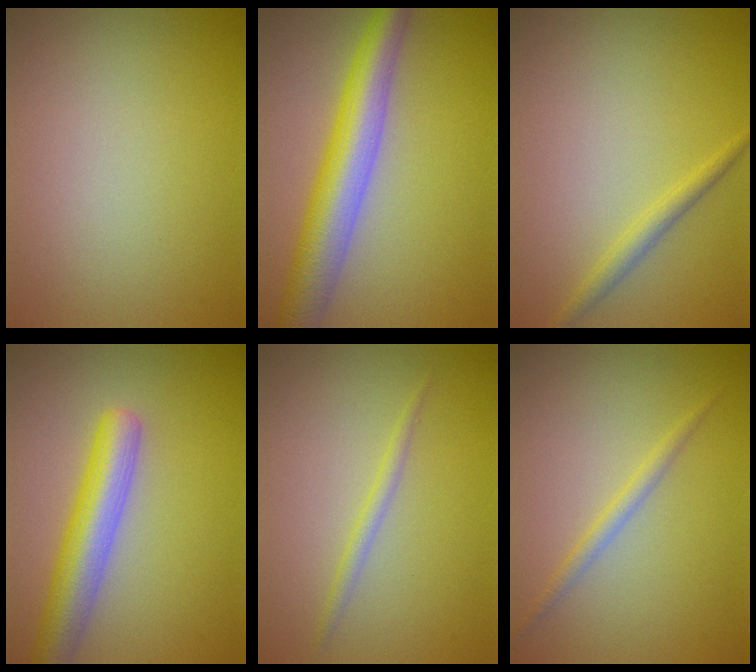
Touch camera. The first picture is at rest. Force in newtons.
{"total": 7.3, "press": 7.3, "slide": 0.0}
{"total": 1.6, "press": 1.6, "slide": 0.1}
{"total": 5.6, "press": 5.6, "slide": 0.2}
{"total": 1.2, "press": 1.2, "slide": 0.1}
{"total": 1.4, "press": 1.4, "slide": 0.1}